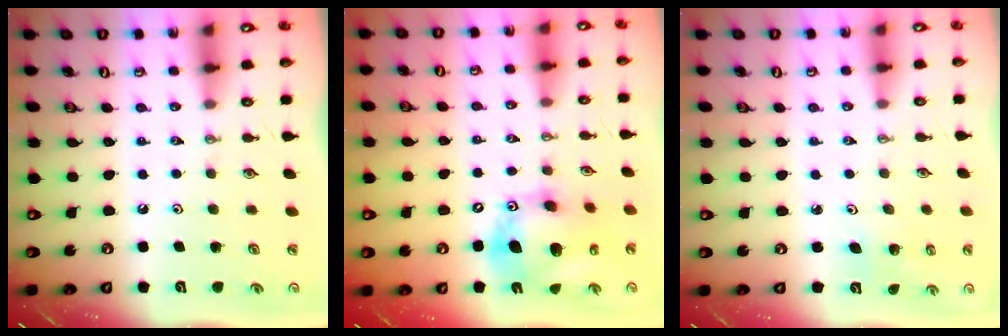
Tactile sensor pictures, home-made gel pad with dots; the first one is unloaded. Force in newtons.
{"total": 16.5, "press": 16.2, "slide": 3.1}
{"total": 2.3, "press": 2.3, "slide": 0.2}